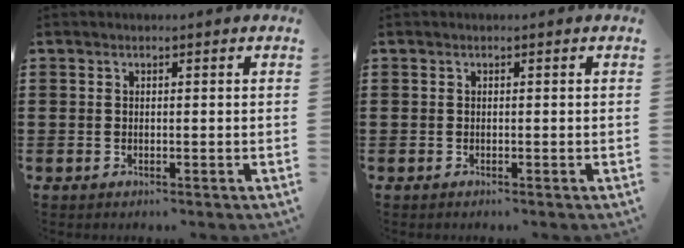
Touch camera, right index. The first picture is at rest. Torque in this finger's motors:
{"motor_torque": [0.51, 0.67, 0.00, 0.01]}